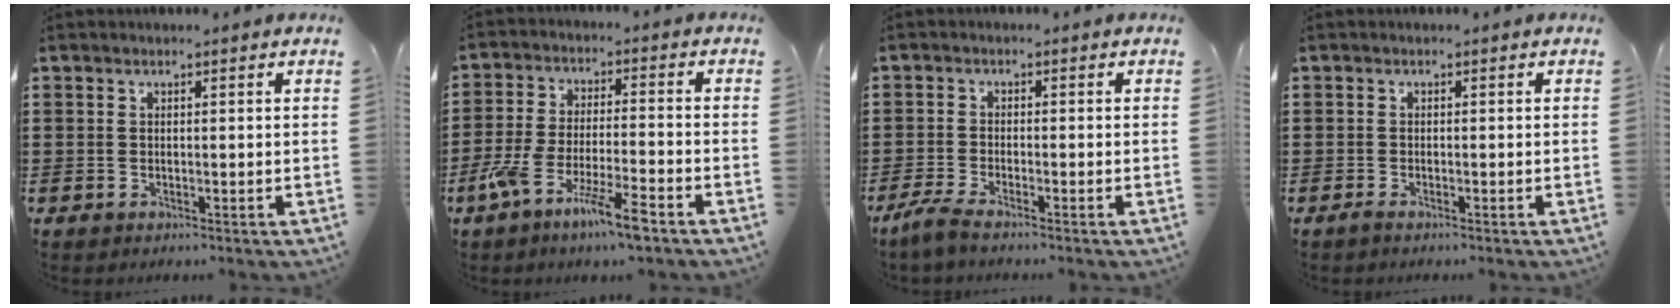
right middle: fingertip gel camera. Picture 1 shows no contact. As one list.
[{"total": 8.7, "force": [-6.2, 0.8, 6.1], "torque": [-0.129, -0.008, -0.119]}, {"total": 2.7, "force": [-2.2, -0.1, 1.6], "torque": [-0.043, -0.007, -0.047]}, {"total": 0.7, "force": [-0.6, 0.0, 0.4], "torque": [-0.011, -0.006, -0.010]}]